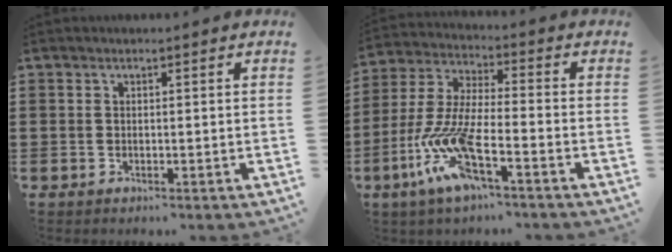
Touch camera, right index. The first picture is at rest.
{"total": 10.8, "force": [-6.4, 2.0, 8.5], "torque": [-0.216, -0.024, -0.133]}